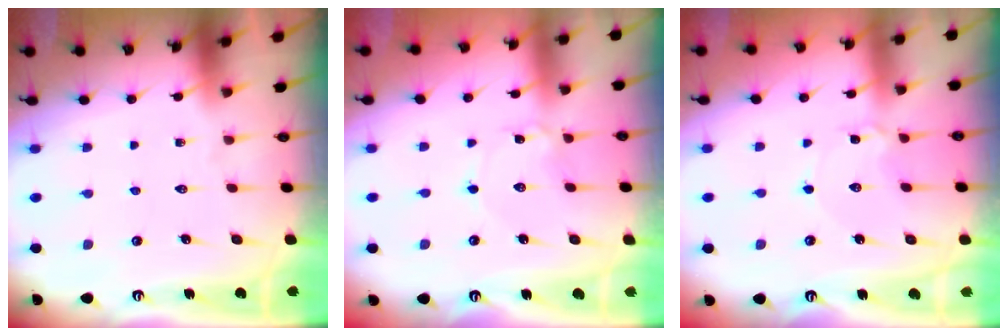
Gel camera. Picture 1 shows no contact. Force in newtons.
{"total": 1.6, "press": 1.6, "slide": 0.1}
{"total": 2.3, "press": 2.3, "slide": 0.2}